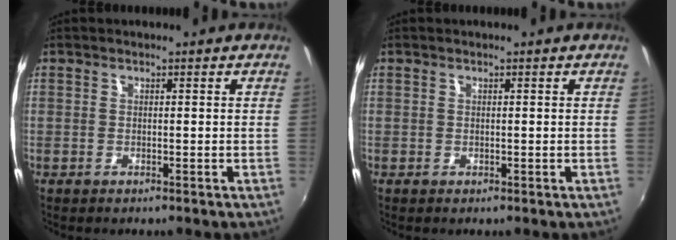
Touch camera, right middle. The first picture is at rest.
{"total": 0.0}